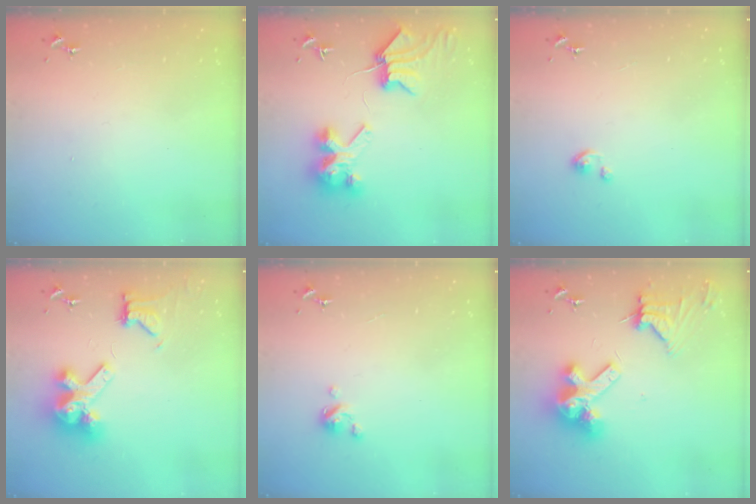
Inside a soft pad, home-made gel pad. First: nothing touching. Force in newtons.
{"total": 9.5, "press": 9.4, "slide": 1.2}
{"total": 2.4, "press": 2.4, "slide": 0.3}
{"total": 13.0, "press": 12.8, "slide": 1.8}
{"total": 4.3, "press": 4.3, "slide": 0.3}
{"total": 15.6, "press": 15.4, "slide": 1.9}